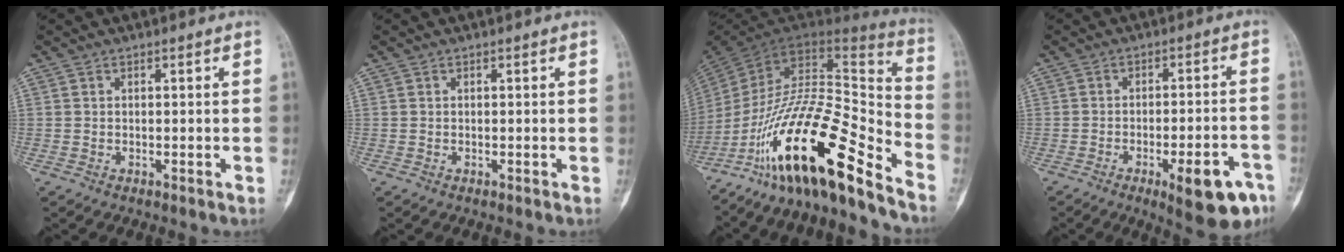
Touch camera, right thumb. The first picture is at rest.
{"total": 0.0}
{"total": 26.0, "force": [-17.1, 6.2, 18.6], "torque": [-0.317, 0.085, -0.293]}
{"total": 12.2, "force": [-6.2, 3.7, 9.9], "torque": [-0.116, 0.028, -0.075]}